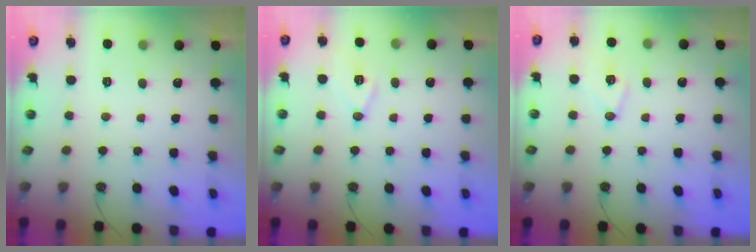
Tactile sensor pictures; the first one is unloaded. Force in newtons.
{"total": 8.5, "press": 7.8, "slide": 3.5}
{"total": 8.8, "press": 8.8, "slide": 0.9}